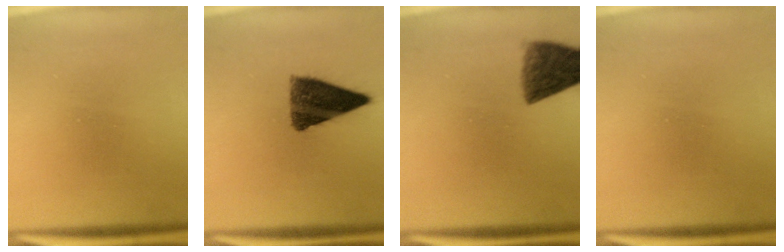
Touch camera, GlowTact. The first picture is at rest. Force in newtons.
{"total": 9.4}
{"total": 7.5}
{"total": 0.0}